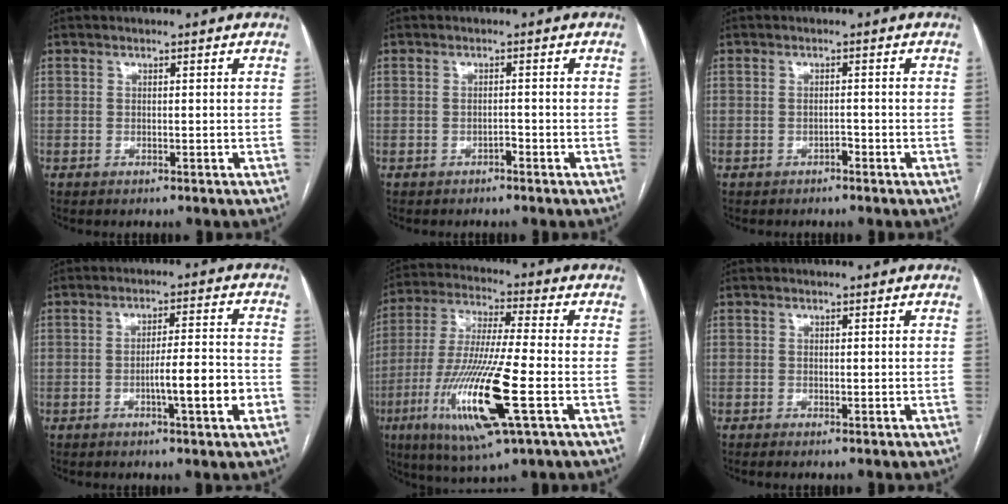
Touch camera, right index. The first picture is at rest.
{"total": 0.9, "force": [-0.7, 0.2, 0.5], "torque": [-0.010, 0.003, -0.010]}
{"total": 0.9, "force": [-0.7, 0.3, 0.4], "torque": [-0.009, 0.003, -0.010]}
{"total": 7.3, "force": [-2.5, 0.2, 6.8], "torque": [-0.102, 0.007, -0.036]}
{"total": 17.7, "force": [-6.0, 1.0, 16.7], "torque": [-0.350, -0.029, -0.107]}
{"total": 0.5, "force": [-0.4, -0.1, 0.4], "torque": [-0.008, 0.000, -0.007]}